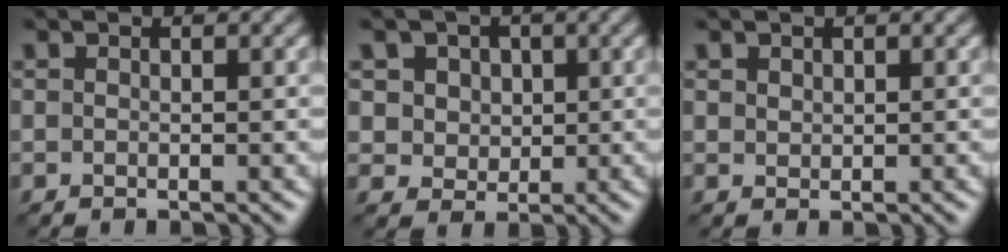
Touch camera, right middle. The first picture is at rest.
{"total": 4.7, "force": [1.9, 3.9, 1.9], "torque": [-0.034, 0.007, 0.029]}
{"total": 0.8, "force": [0.6, 0.5, 0.2], "torque": [-0.004, -0.001, 0.013]}